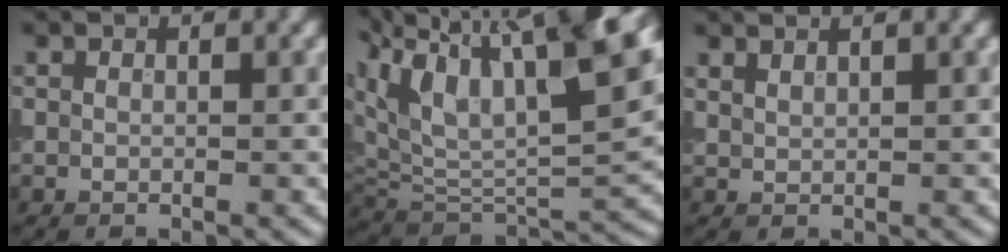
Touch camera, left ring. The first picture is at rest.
{"total": 15.0, "force": [8.8, 6.0, 10.6], "torque": [-0.215, 0.034, 0.157]}
{"total": 1.4, "force": [1.3, 0.3, 0.5], "torque": [-0.004, 0.001, 0.020]}